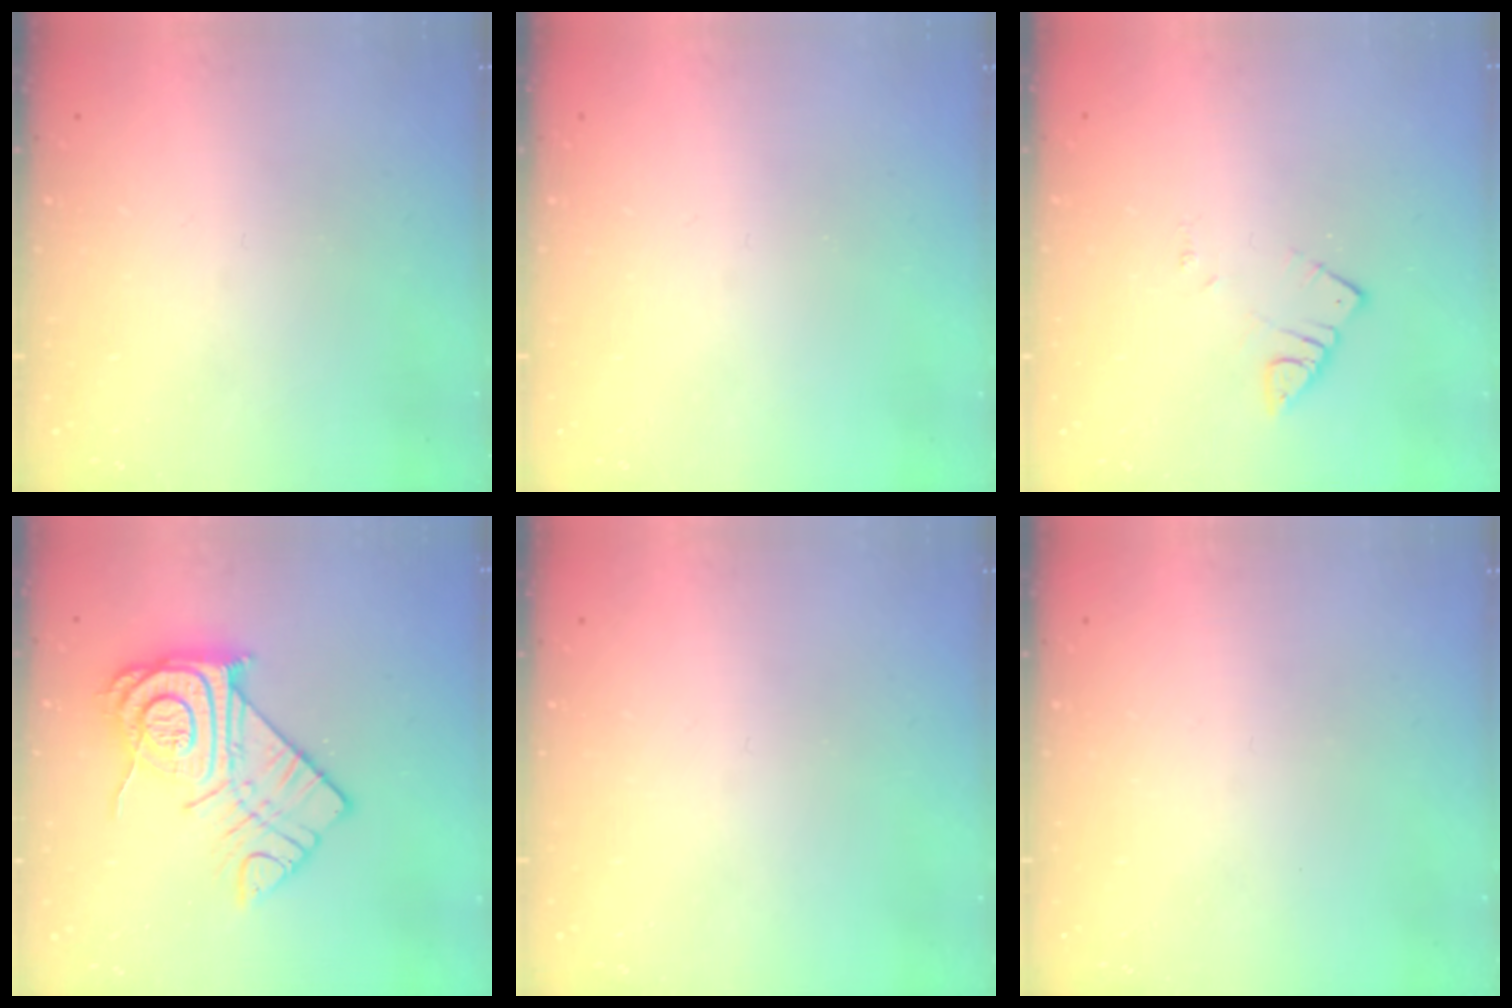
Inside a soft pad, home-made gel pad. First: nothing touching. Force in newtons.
{"total": 0.0}
{"total": 2.8, "press": 2.7, "slide": 0.3}
{"total": 17.3, "press": 17.2, "slide": 1.3}
{"total": 0.0}
{"total": 0.0}